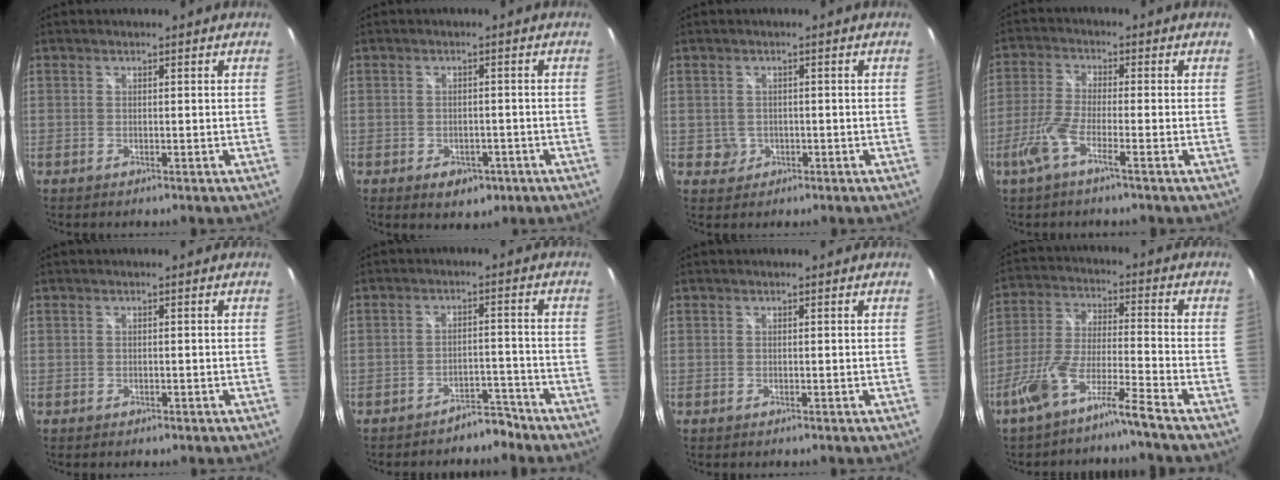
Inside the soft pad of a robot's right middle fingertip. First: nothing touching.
{"total": 5.1, "force": [-2.7, 3.4, 2.7], "torque": [-0.049, -0.004, -0.029]}
{"total": 2.4, "force": [-0.3, 2.3, 0.3], "torque": [-0.005, 0.001, -0.001]}
{"total": 6.0, "force": [-3.3, 0.4, 5.0], "torque": [-0.119, -0.005, -0.067]}
{"total": 0.6, "force": [-0.4, 0.4, 0.2], "torque": [-0.002, -0.002, -0.006]}
{"total": 4.7, "force": [-4.2, 1.8, 1.1], "torque": [-0.022, 0.018, -0.056]}
{"total": 0.0}
{"total": 8.5, "force": [-6.4, -0.5, 5.5], "torque": [-0.121, 0.002, -0.120]}